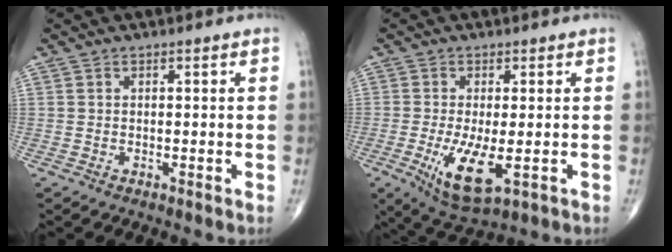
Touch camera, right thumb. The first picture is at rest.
{"total": 9.2, "force": [-2.3, 3.2, 8.3], "torque": [-0.157, -0.027, -0.030]}